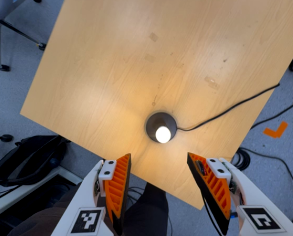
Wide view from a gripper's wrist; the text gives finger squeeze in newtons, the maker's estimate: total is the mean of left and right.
{"total": 0.0}